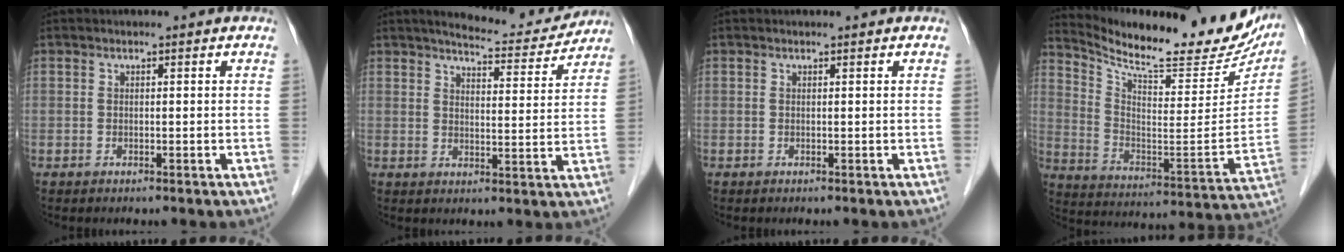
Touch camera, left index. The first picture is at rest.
{"total": 9.2, "force": [8.9, 1.1, 2.3], "torque": [-0.036, -0.006, 0.117]}
{"total": 0.0}
{"total": 24.1, "force": [21.4, 4.9, 10.0], "torque": [-0.166, -0.054, 0.302]}